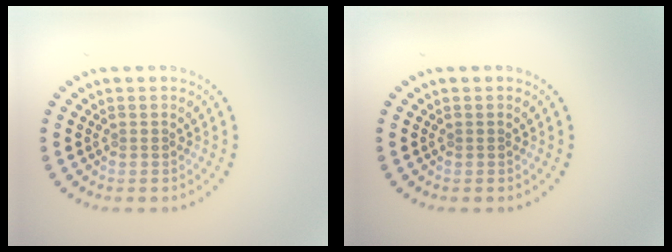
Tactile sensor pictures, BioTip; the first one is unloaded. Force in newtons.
{"total": 0.0}